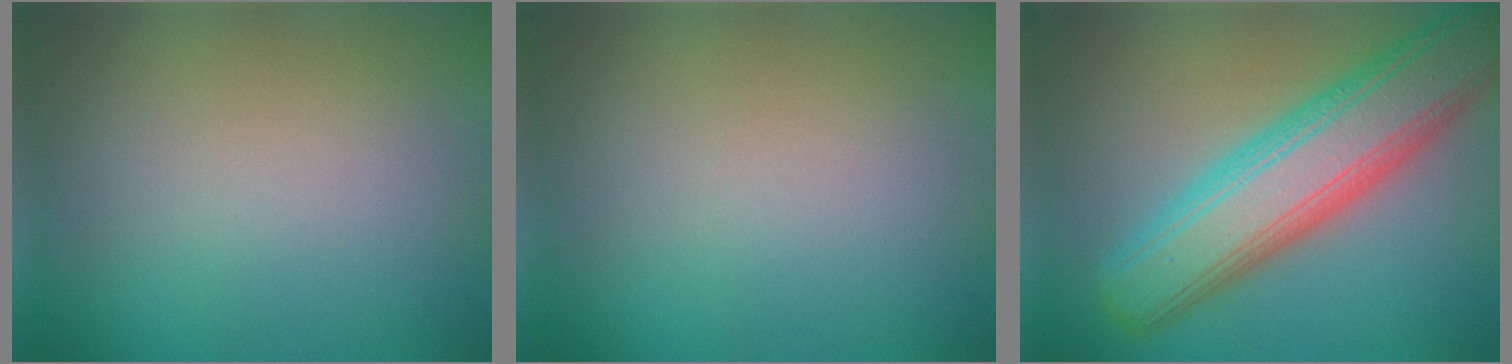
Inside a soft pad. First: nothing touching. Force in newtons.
{"total": 0.0}
{"total": 9.0, "press": 9.0, "slide": 0.2}